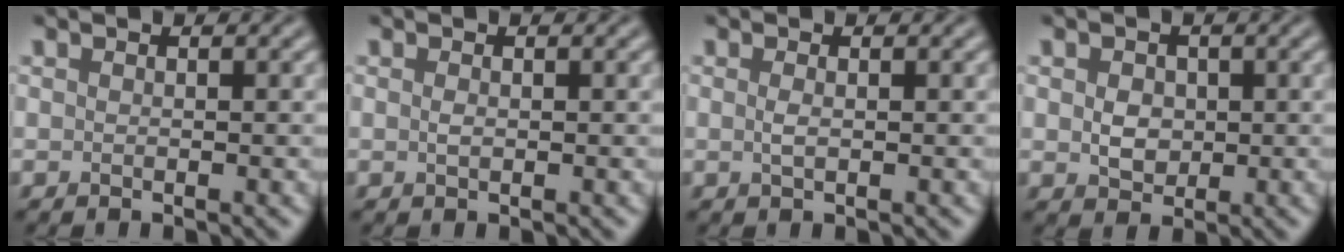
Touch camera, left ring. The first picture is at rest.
{"total": 0.5, "force": [0.1, 0.3, 0.4], "torque": [-0.011, -0.002, 0.002]}
{"total": 0.8, "force": [0.2, 0.3, 0.8], "torque": [-0.015, -0.002, 0.002]}
{"total": 2.2, "force": [0.2, 1.9, 1.1], "torque": [-0.020, -0.002, 0.001]}